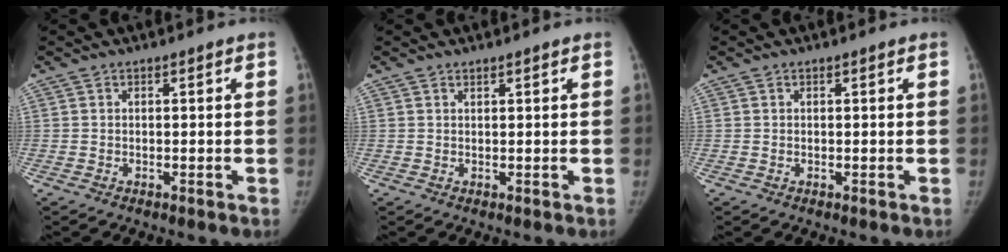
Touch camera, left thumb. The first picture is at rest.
{"total": 0.6, "force": [0.5, 0.1, 0.3], "torque": [-0.005, -0.003, 0.011]}
{"total": 0.0}